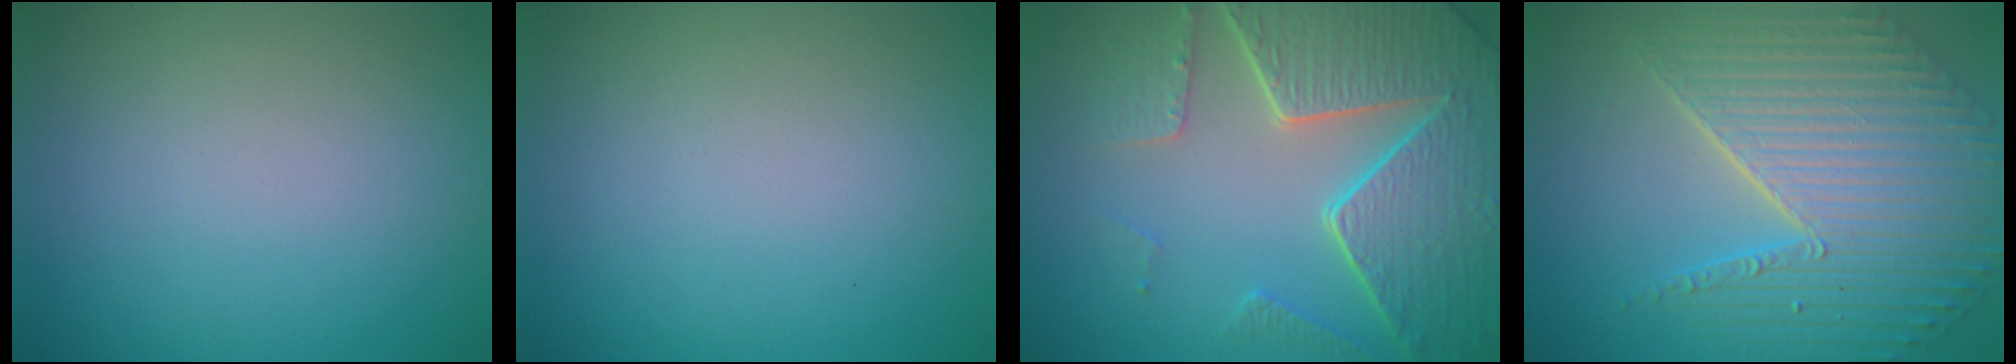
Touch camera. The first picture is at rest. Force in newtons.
{"total": 0.0}
{"total": 8.5, "press": 6.2, "slide": 5.8}
{"total": 7.6, "press": 5.8, "slide": 4.9}